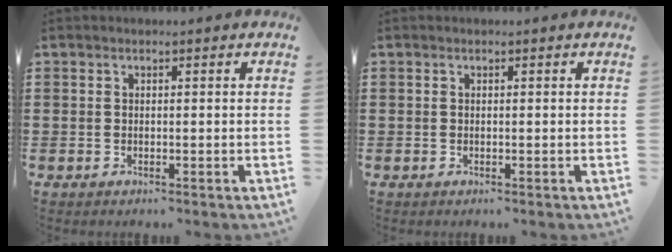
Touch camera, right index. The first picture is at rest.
{"total": 0.0}